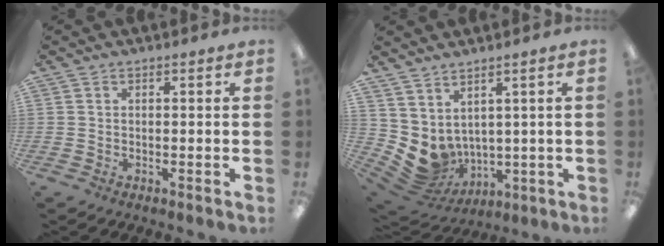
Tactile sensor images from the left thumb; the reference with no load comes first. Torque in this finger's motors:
{"motor_torque": [0.64, 1.10, 0.68, -0.71, 0.02]}